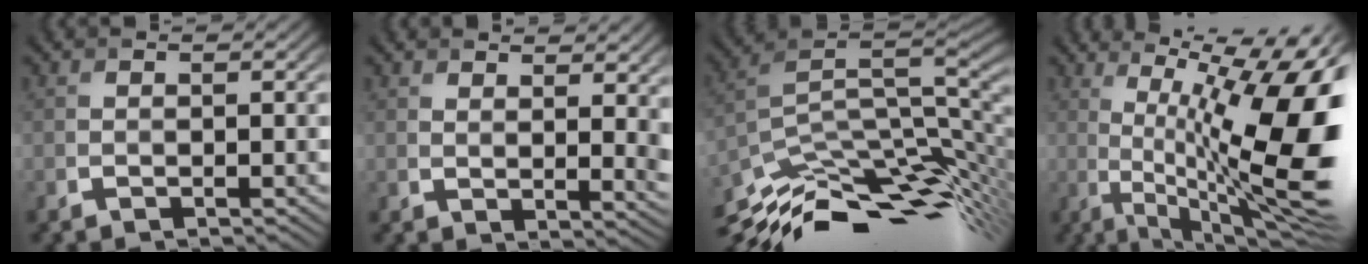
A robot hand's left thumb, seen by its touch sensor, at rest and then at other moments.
{"total": 6.9, "force": [4.0, 2.1, 5.2], "torque": [-0.067, 0.001, 0.067]}
{"total": 13.1, "force": [-6.8, 5.2, 9.9], "torque": [-0.198, -0.009, -0.127]}
{"total": 18.0, "force": [1.2, 5.0, 17.3], "torque": [-0.233, 0.014, 0.035]}